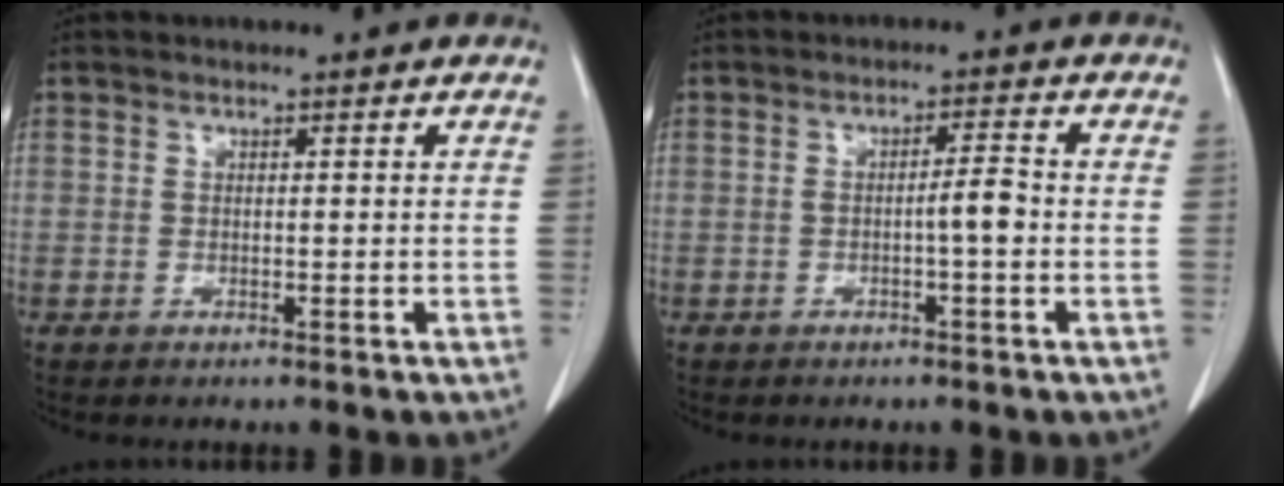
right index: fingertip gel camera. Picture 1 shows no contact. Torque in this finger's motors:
{"motor_torque": [0.13, -0.07, 0.05, 0.05]}